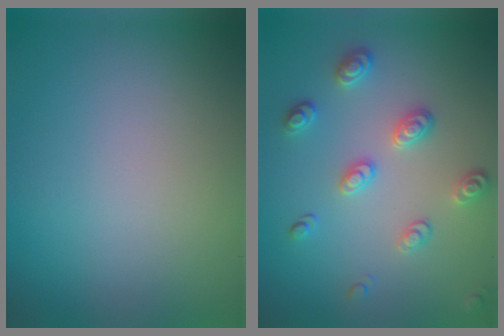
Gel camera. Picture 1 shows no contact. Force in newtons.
{"total": 2.8, "press": 2.6, "slide": 1.1}